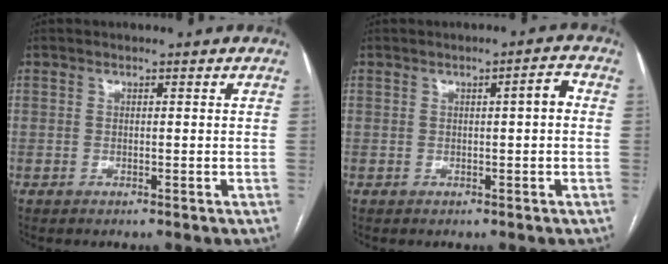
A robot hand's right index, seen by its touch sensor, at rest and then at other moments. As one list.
[{"total": 2.3, "force": [0.2, 0.4, 2.3], "torque": [-0.031, 0.006, 0.002]}]